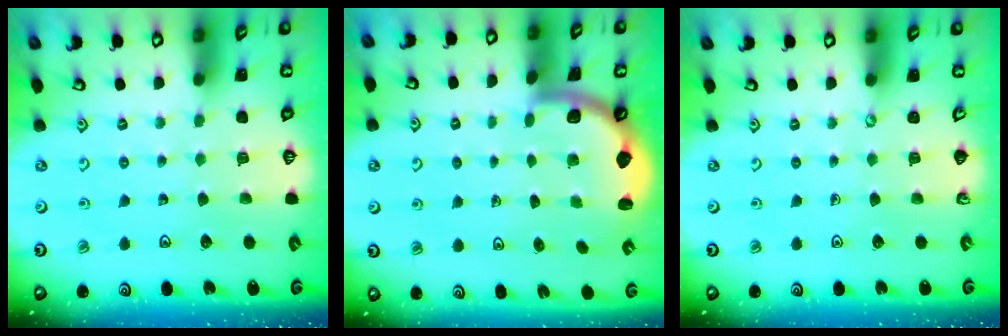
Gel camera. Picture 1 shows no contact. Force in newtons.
{"total": 1.8, "press": 1.8, "slide": 0.1}
{"total": 0.0}